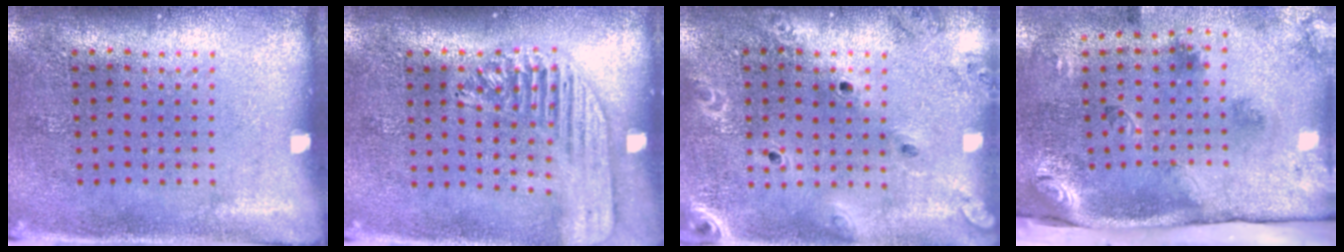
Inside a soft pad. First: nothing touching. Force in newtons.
{"total": 1.7, "press": 1.5, "slide": 0.7}
{"total": 1.9, "press": 1.8, "slide": 0.7}
{"total": 3.4, "press": 2.1, "slide": 2.7}